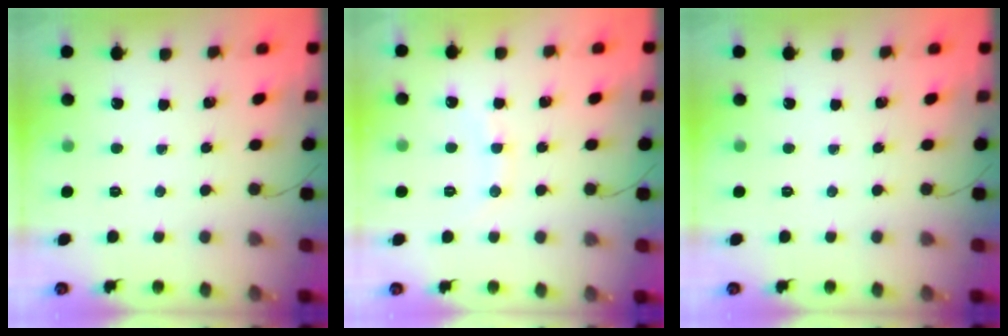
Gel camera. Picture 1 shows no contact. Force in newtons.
{"total": 5.7, "press": 5.5, "slide": 1.7}
{"total": 0.0}